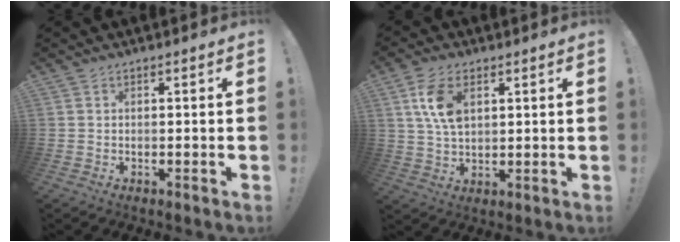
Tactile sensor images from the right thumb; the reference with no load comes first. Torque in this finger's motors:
{"motor_torque": [-0.04, 0.31, 0.57, 0.80, 0.08]}